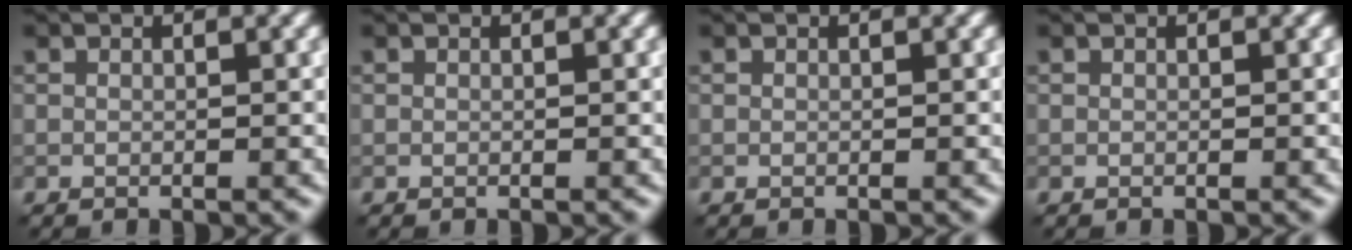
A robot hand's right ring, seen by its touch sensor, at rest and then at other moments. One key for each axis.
{"total": 0.0}
{"total": 0.0}
{"total": 0.0}